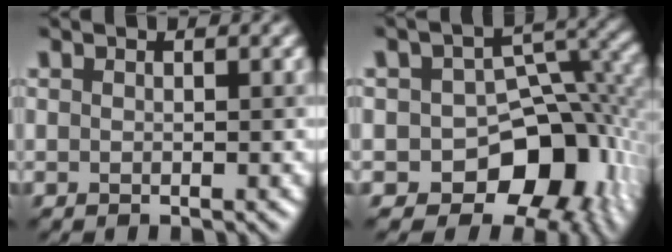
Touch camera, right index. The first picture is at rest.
{"total": 11.1, "force": [-4.3, 7.5, 6.9], "torque": [-0.085, -0.005, -0.073]}